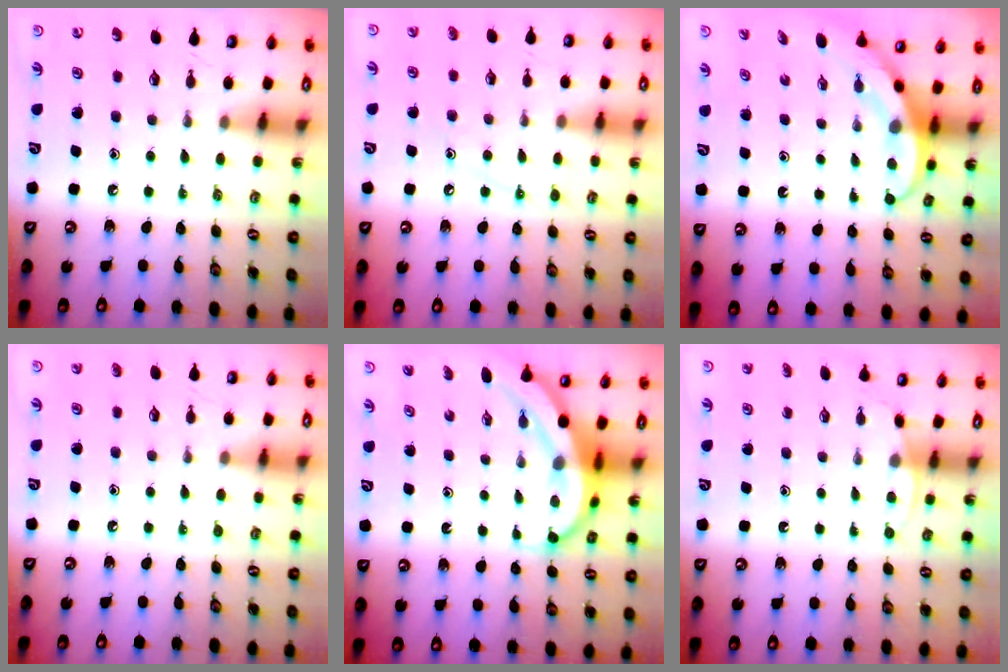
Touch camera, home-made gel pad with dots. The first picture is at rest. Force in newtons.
{"total": 7.0, "press": 7.0, "slide": 0.6}
{"total": 3.9, "press": 3.9, "slide": 0.2}
{"total": 3.1, "press": 3.1, "slide": 0.3}
{"total": 7.8, "press": 7.7, "slide": 0.9}
{"total": 3.9, "press": 3.8, "slide": 0.4}